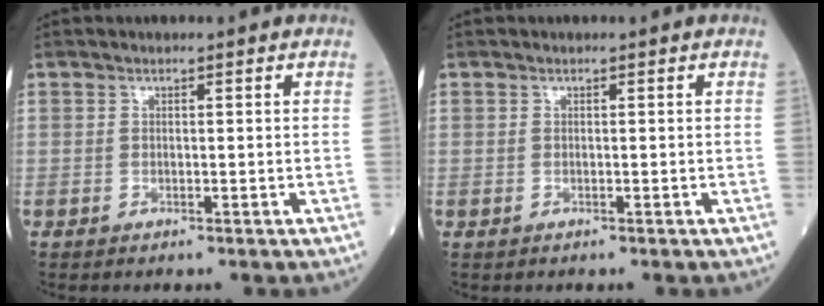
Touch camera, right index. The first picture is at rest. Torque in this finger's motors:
{"motor_torque": [-0.12, -0.04, -0.42, -0.18]}